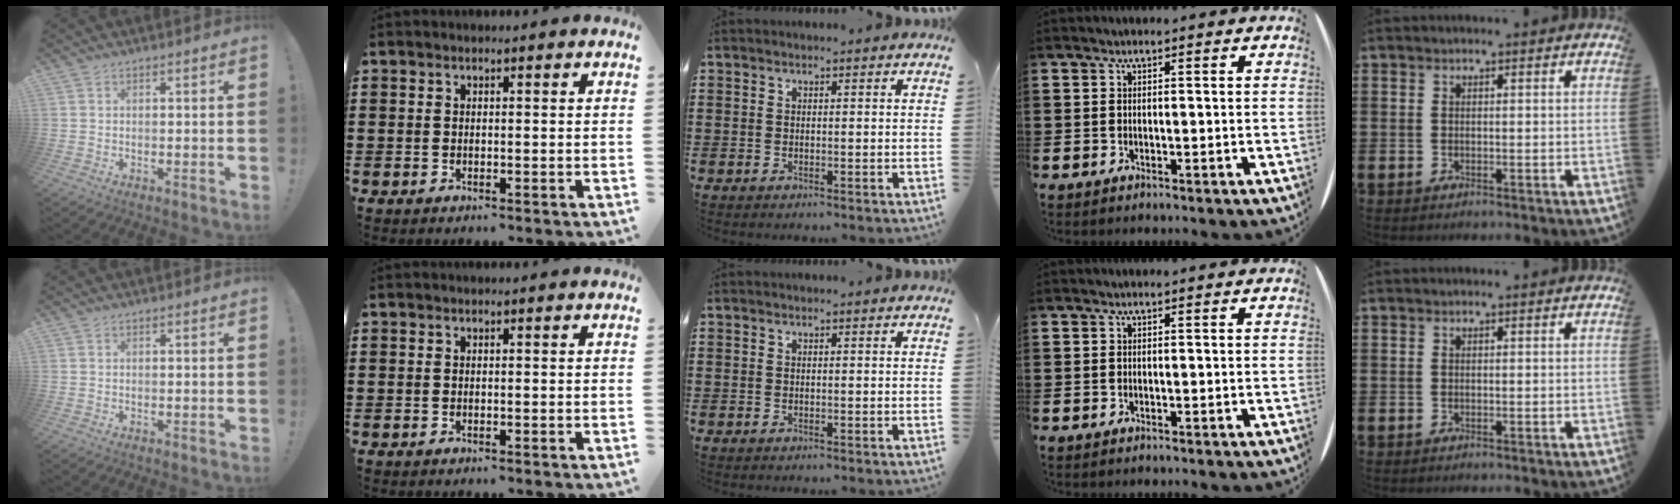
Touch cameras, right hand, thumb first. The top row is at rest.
{}